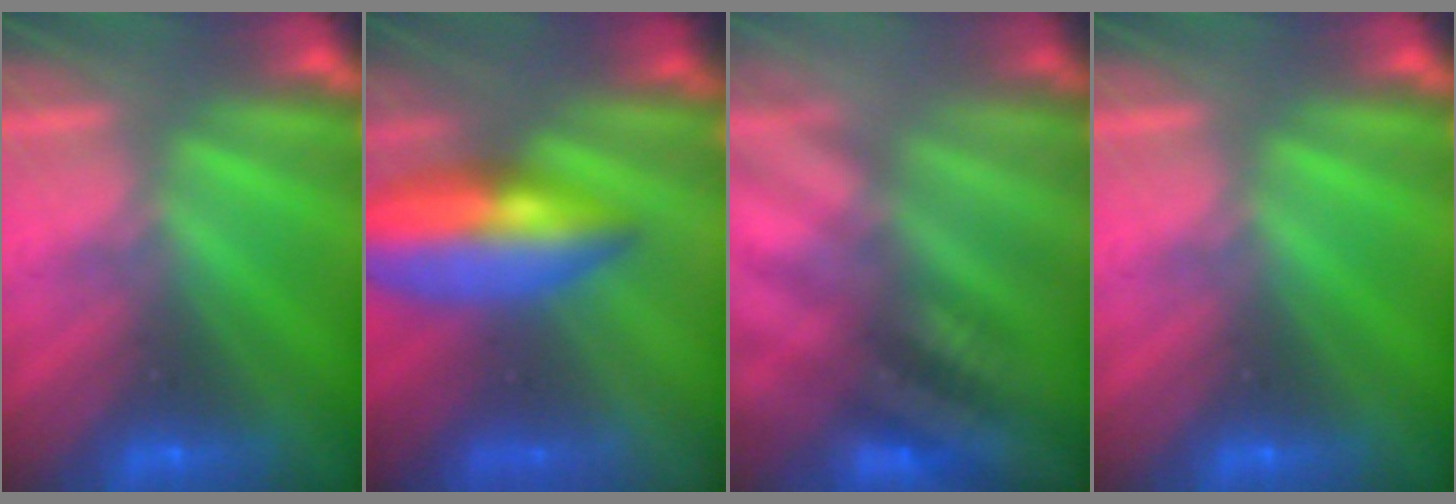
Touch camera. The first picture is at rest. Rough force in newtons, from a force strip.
{"total": 7.2}
{"total": 2.9}
{"total": 0.0}